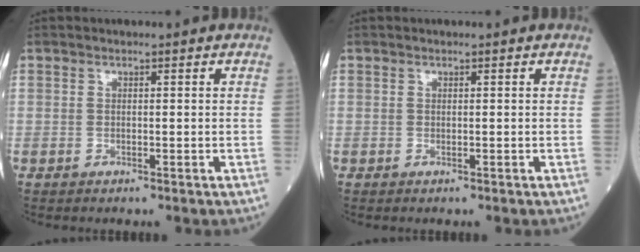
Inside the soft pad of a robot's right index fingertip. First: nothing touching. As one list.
[{"total": 0.0}]